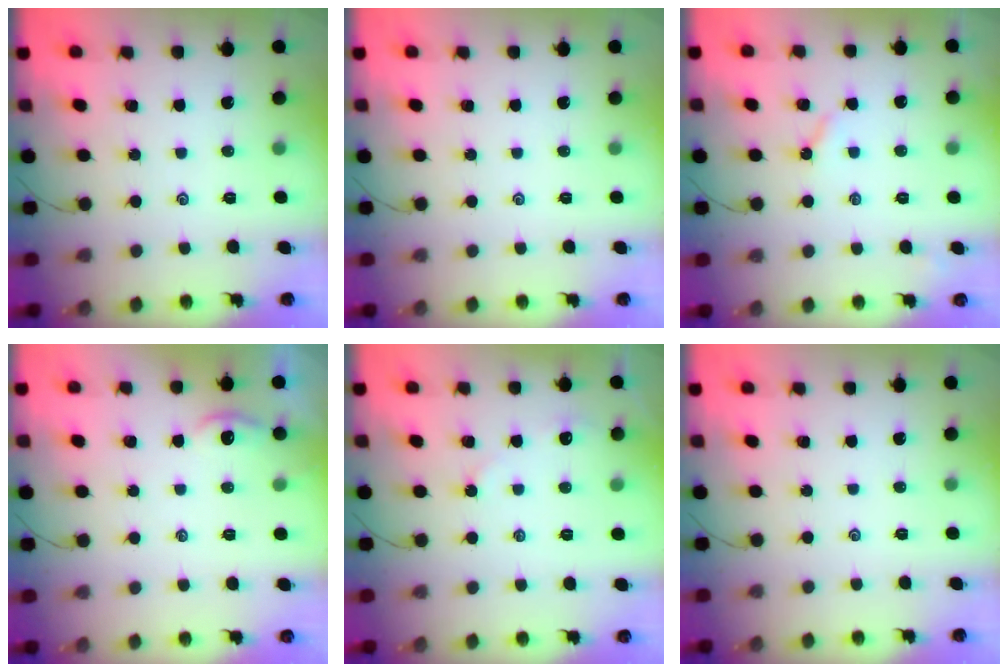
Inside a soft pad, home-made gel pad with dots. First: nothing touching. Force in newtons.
{"total": 0.0}
{"total": 2.8, "press": 2.8, "slide": 0.5}
{"total": 1.5, "press": 1.5, "slide": 0.2}
{"total": 2.9, "press": 2.8, "slide": 0.3}
{"total": 0.0}